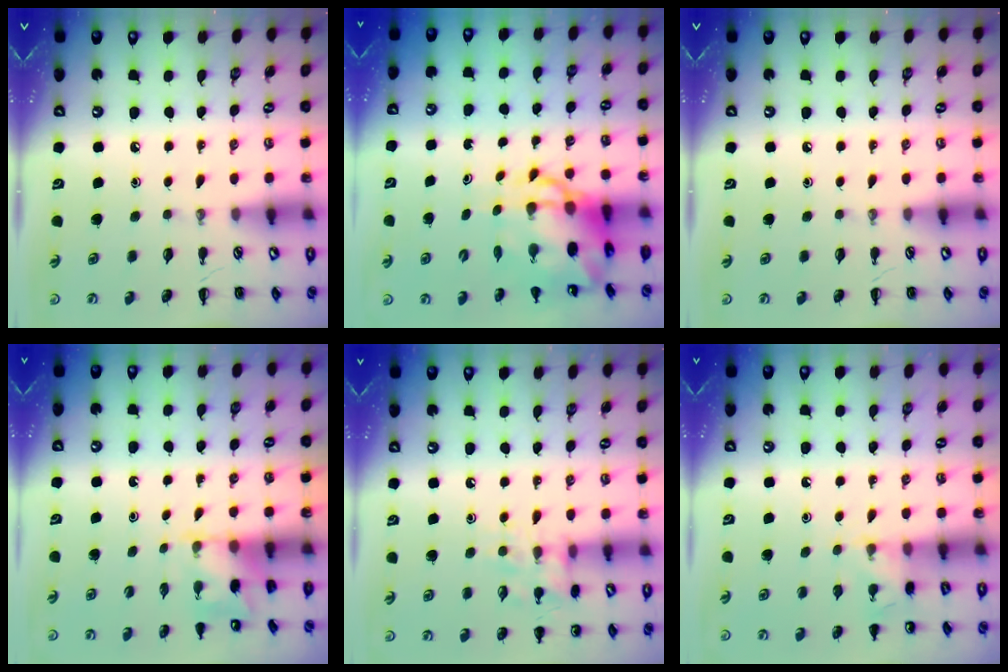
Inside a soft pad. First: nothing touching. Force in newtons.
{"total": 9.4, "press": 9.1, "slide": 2.4}
{"total": 0.0}
{"total": 3.1, "press": 2.9, "slide": 1.0}
{"total": 11.9, "press": 11.8, "slide": 1.4}
{"total": 5.6, "press": 5.4, "slide": 1.4}